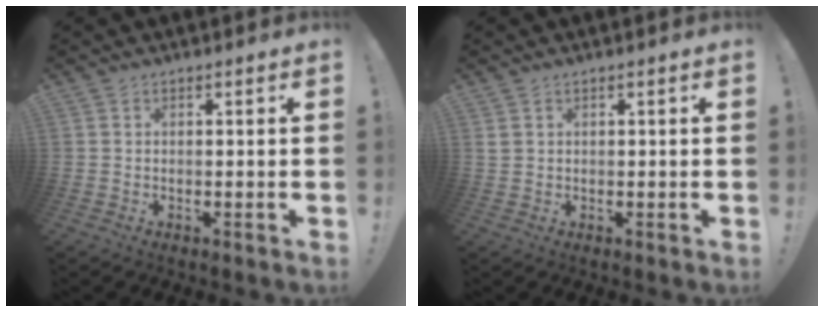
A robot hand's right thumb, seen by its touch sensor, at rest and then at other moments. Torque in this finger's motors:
{"motor_torque": [-0.07, -0.17, 0.35, -0.14, 0.00]}